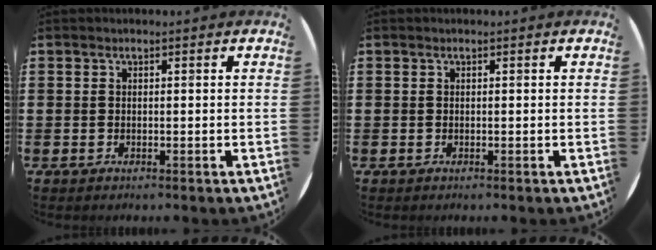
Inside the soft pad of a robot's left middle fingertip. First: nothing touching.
{"total": 0.0}